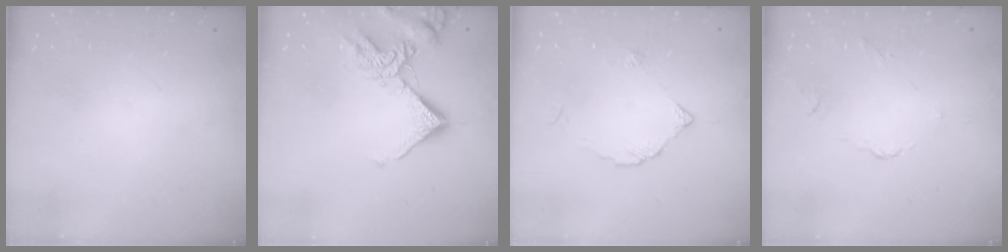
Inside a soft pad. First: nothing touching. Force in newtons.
{"total": 11.8, "press": 11.7, "slide": 1.4}
{"total": 3.7, "press": 3.7, "slide": 0.4}
{"total": 2.6, "press": 2.5, "slide": 0.6}